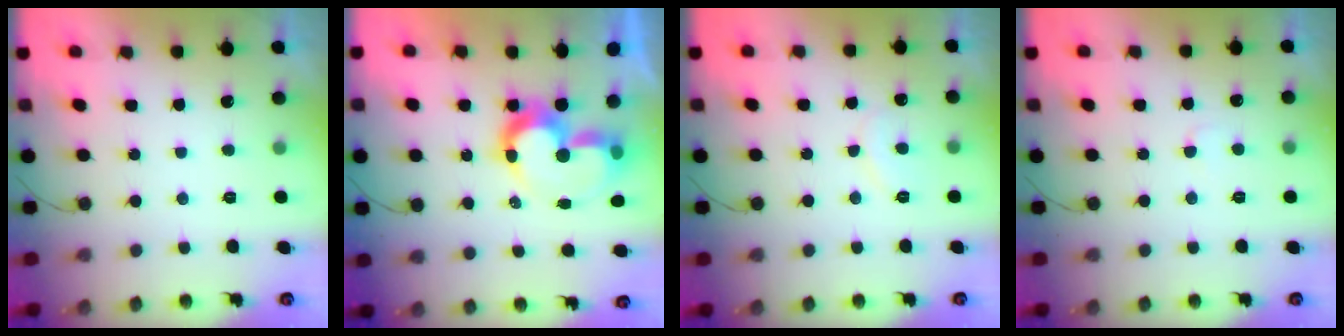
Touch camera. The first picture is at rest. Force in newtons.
{"total": 11.3, "press": 10.8, "slide": 3.4}
{"total": 6.9, "press": 6.9, "slide": 0.6}
{"total": 2.7, "press": 2.7, "slide": 0.2}